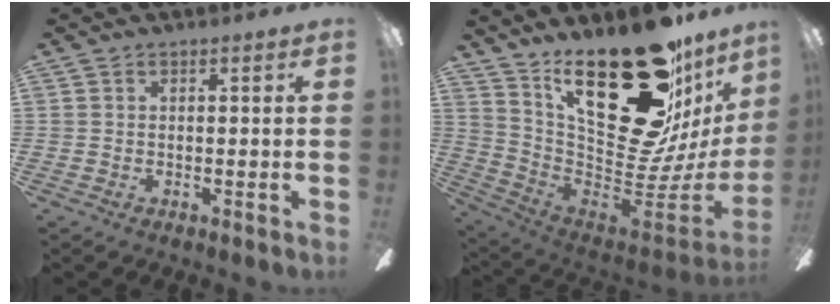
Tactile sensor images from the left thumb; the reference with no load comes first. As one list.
[{"total": 34.3, "force": [17.7, 15.4, 25.0], "torque": [-0.320, -0.143, 0.342]}]